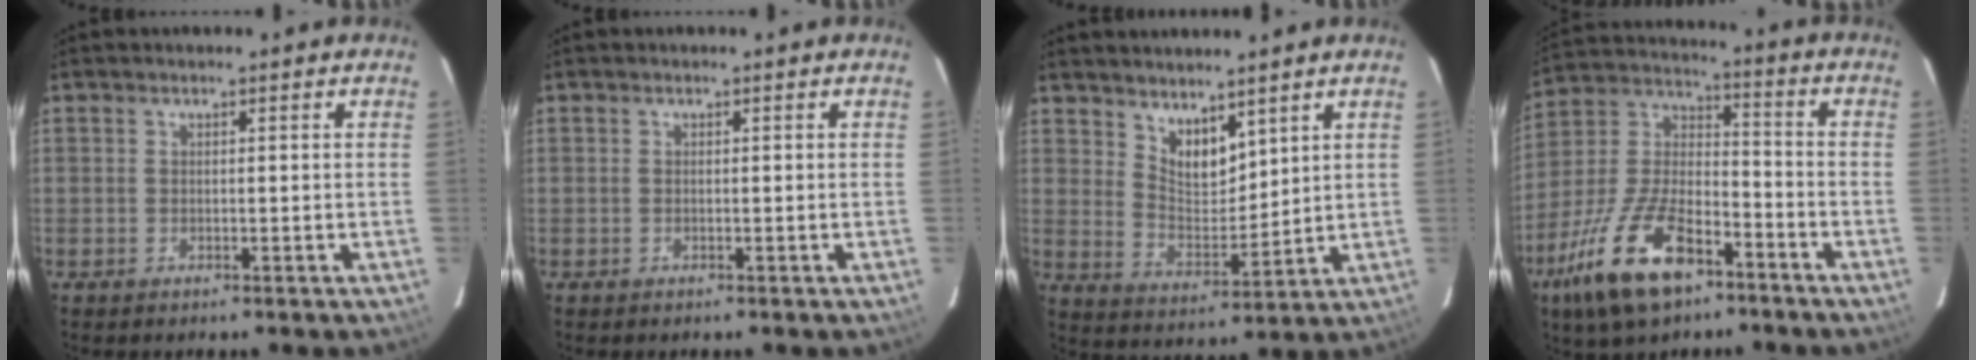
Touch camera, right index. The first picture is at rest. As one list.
[{"total": 0.0}, {"total": 7.5, "force": [5.6, 3.5, 3.6], "torque": [-0.051, -0.002, 0.110]}, {"total": 18.9, "force": [-11.0, 8.3, 12.9], "torque": [-0.274, -0.007, -0.200]}]